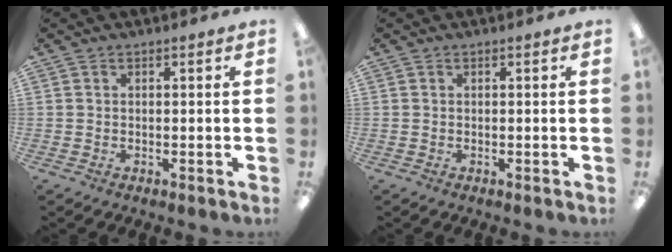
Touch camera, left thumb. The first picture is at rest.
{"total": 0.0}